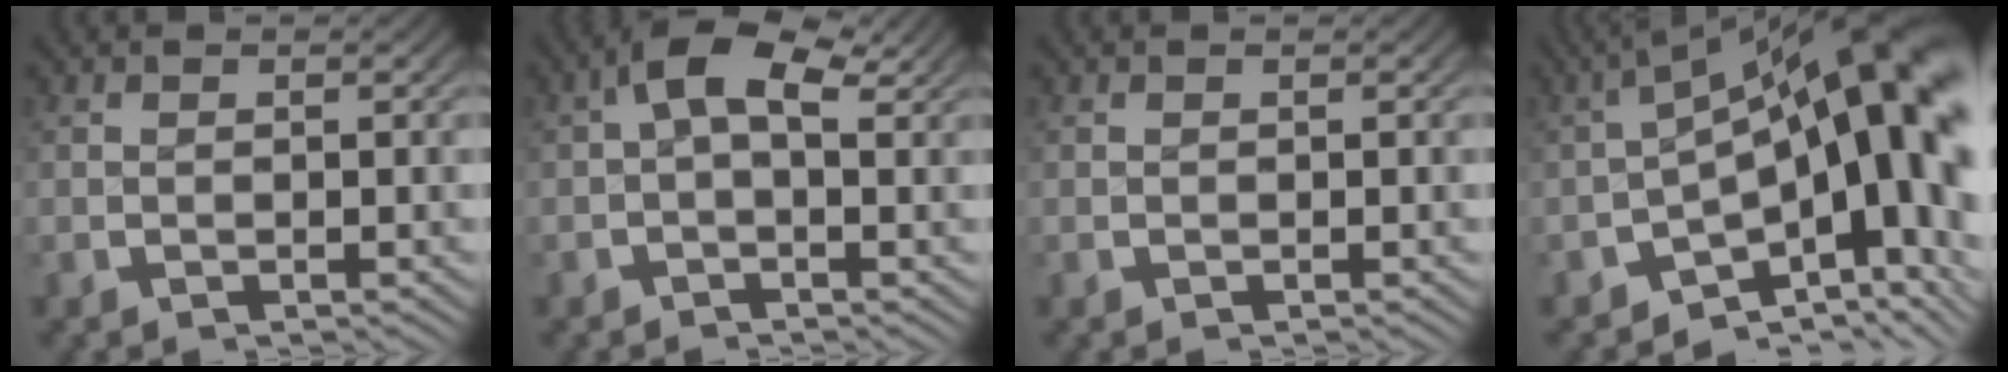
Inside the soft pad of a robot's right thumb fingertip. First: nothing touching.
{"total": 4.4, "force": [1.6, 2.2, 3.4], "torque": [-0.058, 0.007, 0.015]}
{"total": 0.0}
{"total": 17.6, "force": [-1.7, 10.3, 14.2], "torque": [-0.199, -0.038, -0.015]}